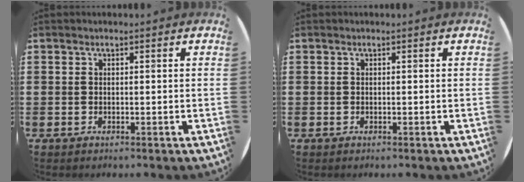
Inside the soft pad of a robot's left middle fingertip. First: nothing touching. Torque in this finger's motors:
{"motor_torque": [-0.01, 0.00, 0.00, 0.00]}